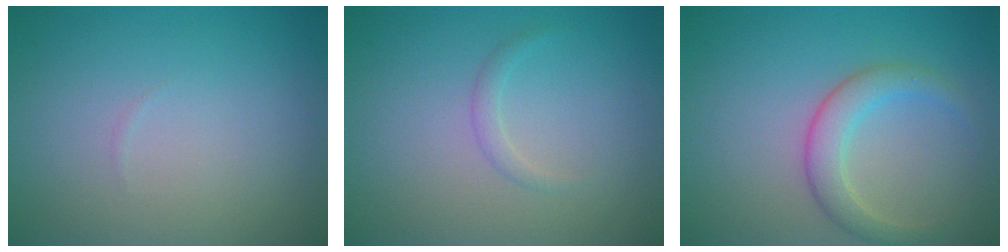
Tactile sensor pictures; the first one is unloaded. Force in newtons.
{"total": 0.9, "press": 0.9, "slide": 0.0}
{"total": 3.1, "press": 3.1, "slide": 0.1}